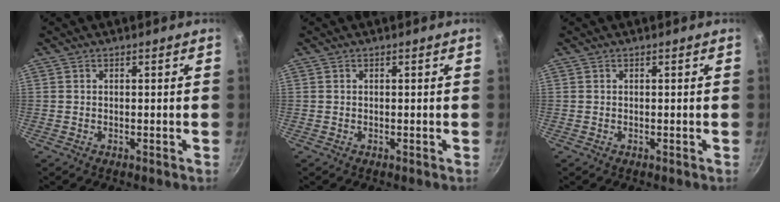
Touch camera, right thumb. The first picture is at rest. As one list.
[{"total": 0.0}, {"total": 0.0}]